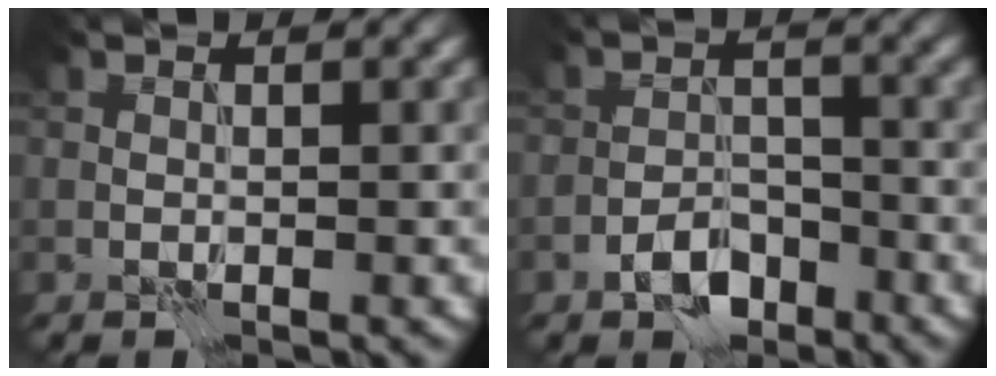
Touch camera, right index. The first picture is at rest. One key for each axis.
{"total": 3.5, "fx": -2.4, "fy": 1.9, "fz": 1.8, "tx": -0.027, "ty": 0.006, "tz": -0.047}